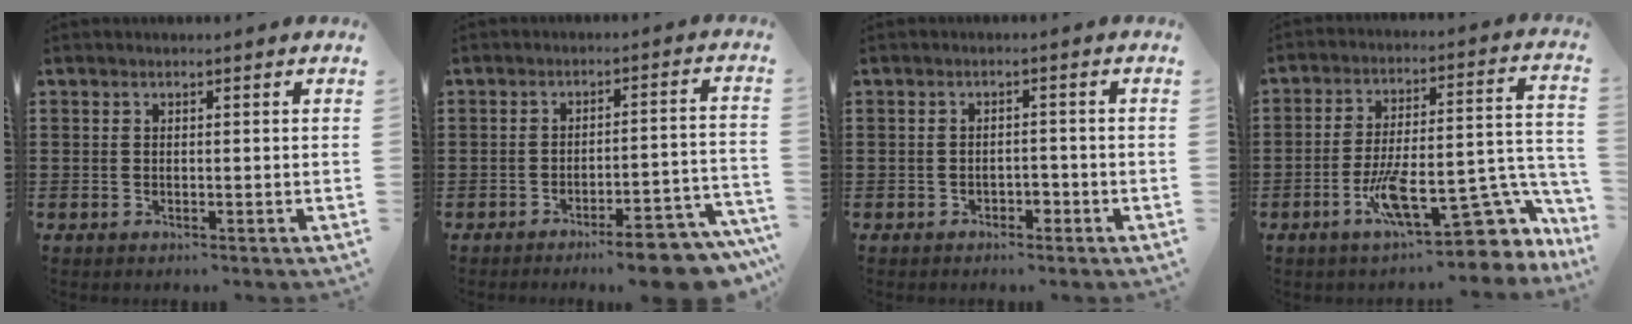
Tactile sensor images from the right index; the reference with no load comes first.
{"total": 7.1, "force": [-6.2, 0.4, 3.4], "torque": [-0.045, 0.004, -0.111]}
{"total": 1.6, "force": [-1.2, 0.8, 0.6], "torque": [-0.017, -0.003, -0.025]}
{"total": 14.4, "force": [-6.7, 4.7, 11.8], "torque": [-0.187, 0.002, -0.114]}